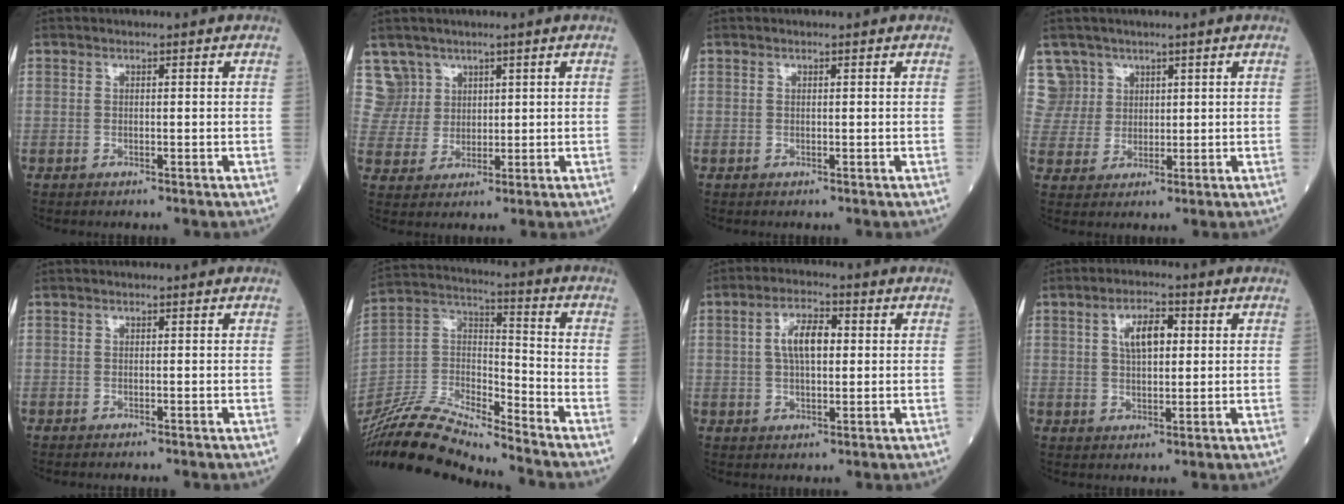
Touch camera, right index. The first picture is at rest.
{"total": 5.3, "force": [3.5, 3.9, -1.0], "torque": [0.029, 0.009, 0.074]}
{"total": 0.0}
{"total": 5.6, "force": [3.4, 4.3, -1.1], "torque": [0.032, 0.010, 0.073]}
{"total": 0.5, "force": [-0.5, 0.0, 0.2], "torque": [0.001, 0.000, -0.009]}
{"total": 17.6, "force": [-16.6, 0.8, 5.7], "torque": [-0.111, 0.023, -0.309]}
{"total": 6.3, "force": [1.1, 2.6, 5.6], "torque": [-0.108, 0.014, 0.017]}
{"total": 5.5, "force": [1.6, 2.4, 4.8], "torque": [-0.086, 0.011, 0.028]}